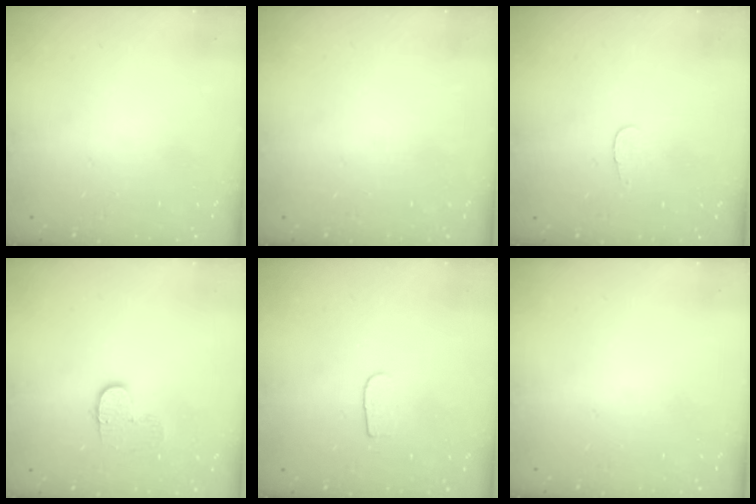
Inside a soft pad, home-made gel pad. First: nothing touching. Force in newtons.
{"total": 0.0}
{"total": 2.8, "press": 2.8, "slide": 0.3}
{"total": 6.3, "press": 6.3, "slide": 0.7}
{"total": 4.2, "press": 4.2, "slide": 0.4}
{"total": 0.0}